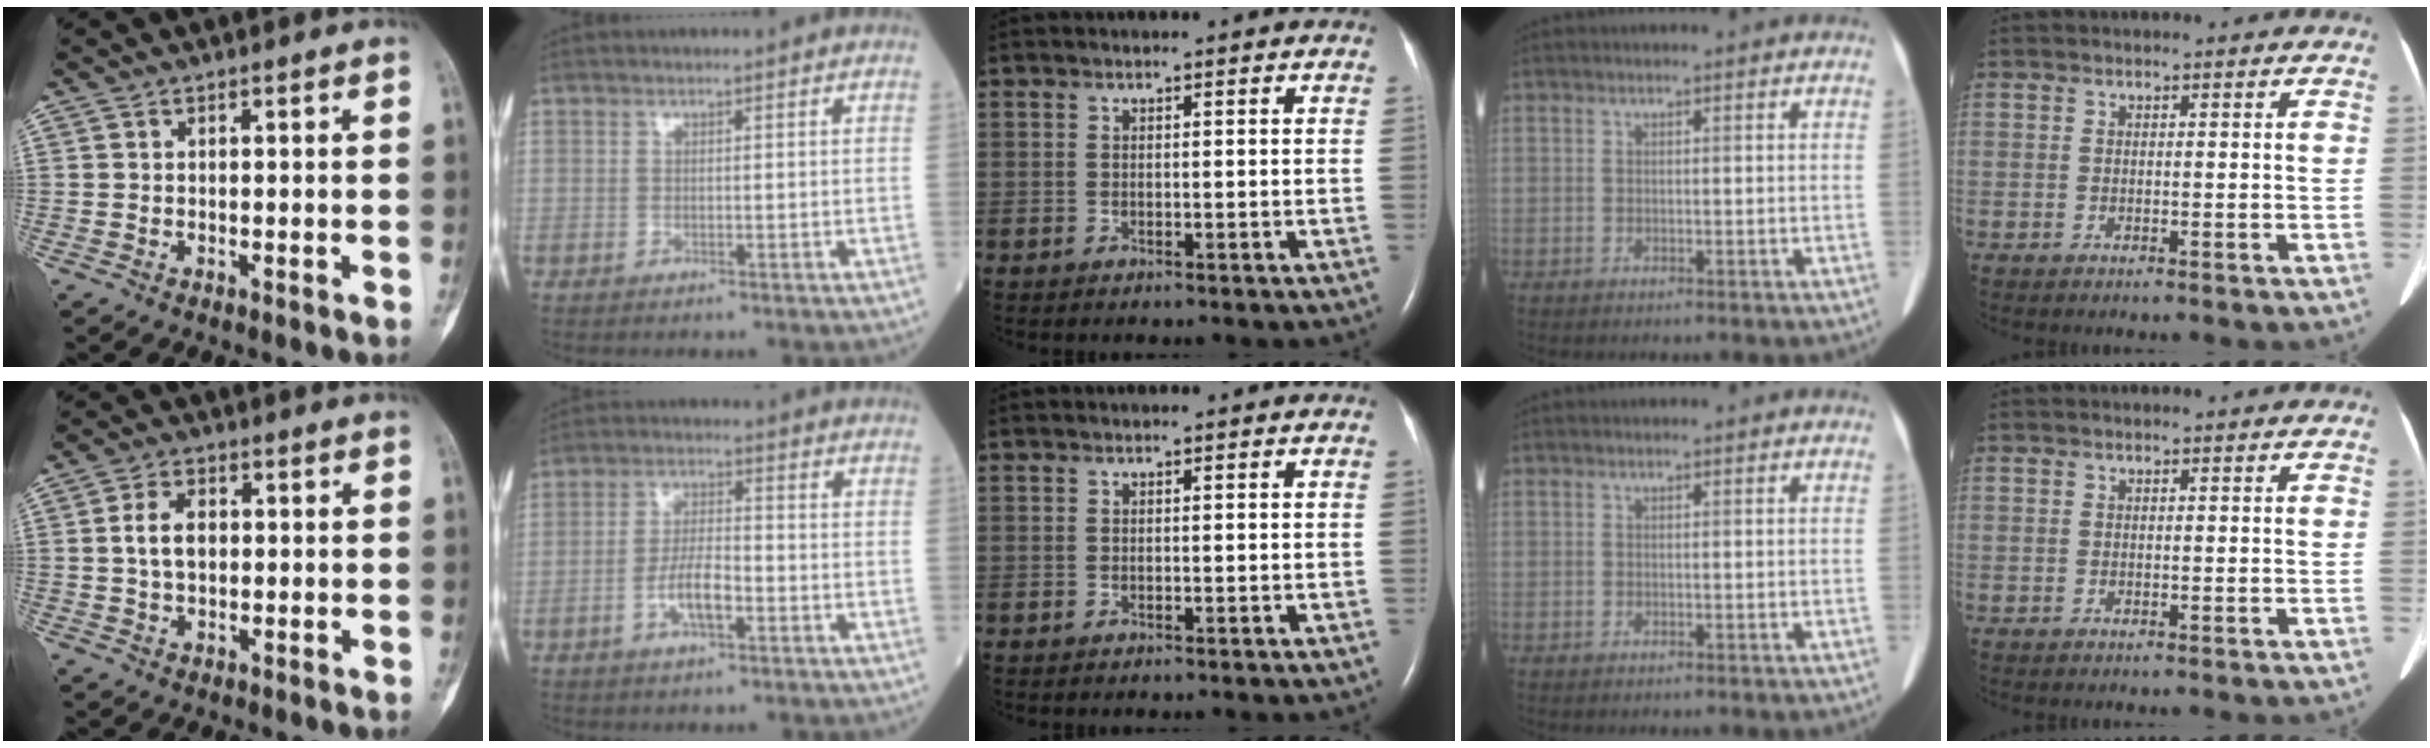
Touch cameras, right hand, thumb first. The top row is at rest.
{"thumb": {"total": 5.3, "force": [0.5, 3.4, 4.0], "torque": [-0.071, 0.008, 0.006]}, "index": {"total": 5.7, "force": [-2.3, 1.6, 5.0], "torque": [-0.100, 0.005, -0.043]}}